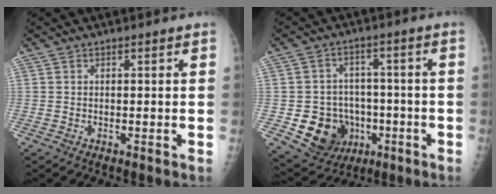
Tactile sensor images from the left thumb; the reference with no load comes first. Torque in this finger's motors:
{"motor_torque": [-0.11, 0.12, 0.01, -0.01, 0.05]}